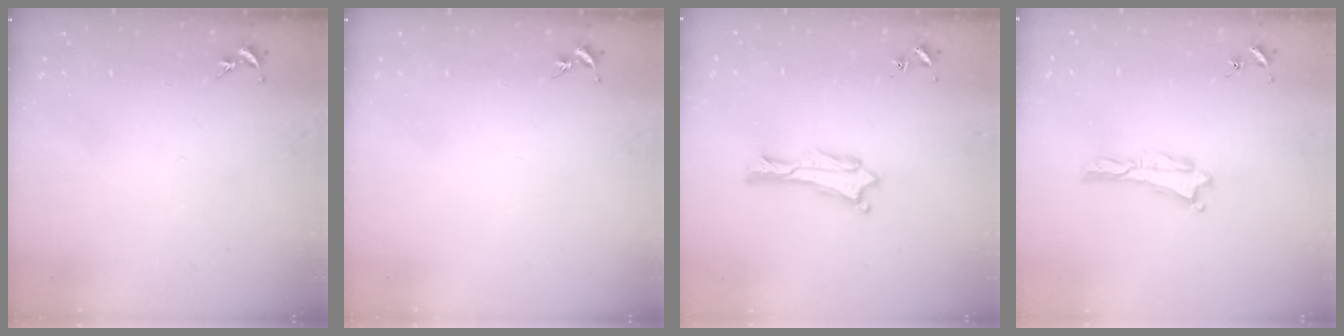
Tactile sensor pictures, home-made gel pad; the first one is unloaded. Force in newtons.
{"total": 0.0}
{"total": 0.8, "press": 0.7, "slide": 0.2}
{"total": 0.0}